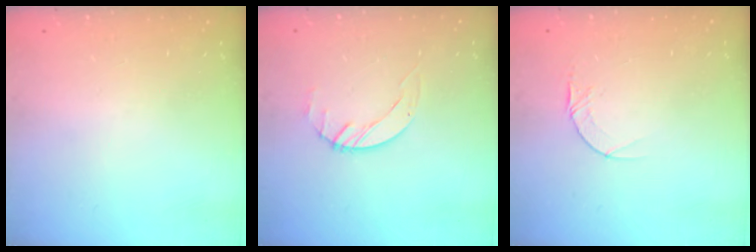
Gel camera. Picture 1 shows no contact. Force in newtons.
{"total": 1.4, "press": 1.4, "slide": 0.2}
{"total": 4.1, "press": 4.1, "slide": 0.4}